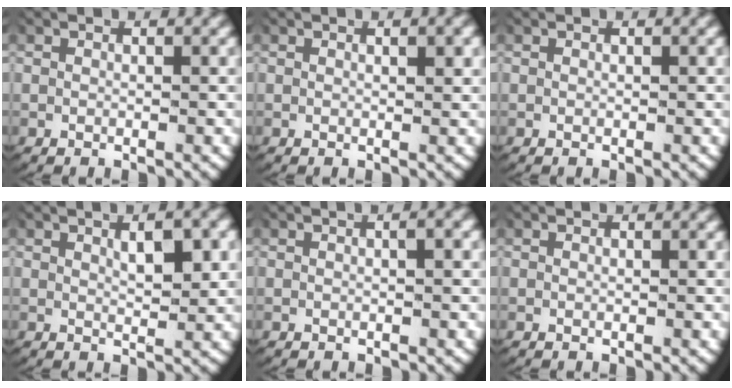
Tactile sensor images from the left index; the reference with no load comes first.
{"total": 0.9, "force": [0.4, 0.0, 0.8], "torque": [-0.011, -0.003, 0.008]}
{"total": 0.0}
{"total": 2.8, "force": [1.1, 0.8, 2.5], "torque": [-0.037, -0.004, 0.022]}
{"total": 1.1, "force": [0.3, 0.2, 1.0], "torque": [-0.014, 0.007, 0.005]}
{"total": 0.0}